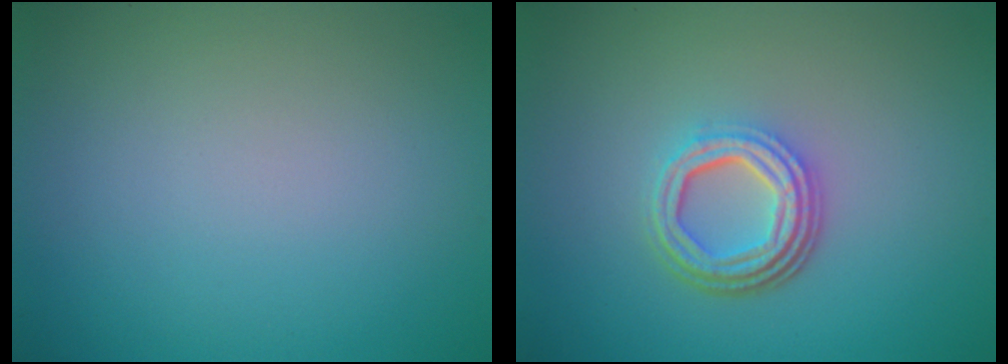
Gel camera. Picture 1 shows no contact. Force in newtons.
{"total": 4.5, "press": 3.3, "slide": 3.1}